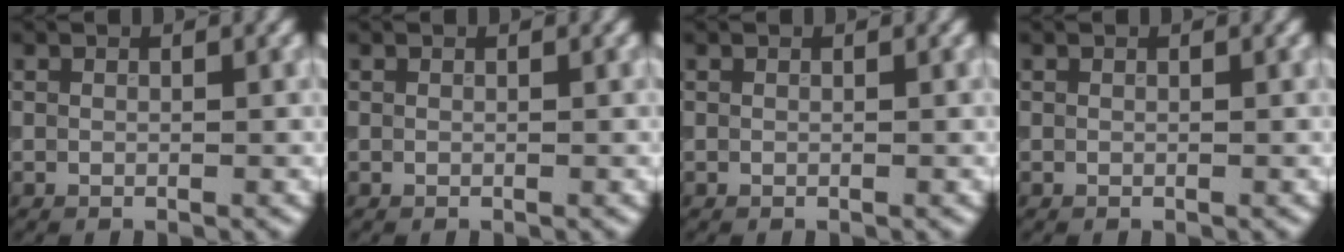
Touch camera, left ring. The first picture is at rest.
{"total": 0.0}
{"total": 0.0}
{"total": 0.0}